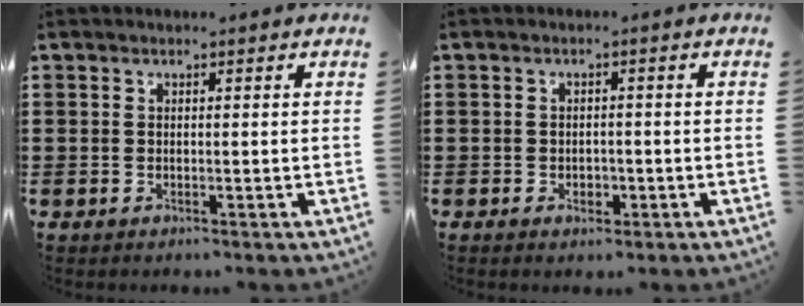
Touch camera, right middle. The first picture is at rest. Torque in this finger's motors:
{"motor_torque": [0.02, 0.00, 0.02, 0.00]}